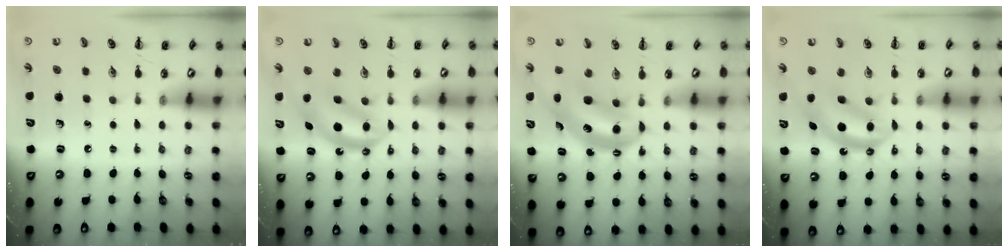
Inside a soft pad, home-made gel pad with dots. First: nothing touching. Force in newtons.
{"total": 7.8, "press": 7.7, "slide": 1.3}
{"total": 6.1, "press": 6.1, "slide": 1.0}
{"total": 7.8, "press": 7.7, "slide": 1.3}